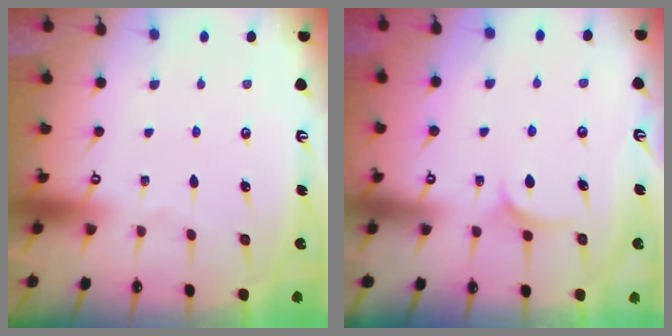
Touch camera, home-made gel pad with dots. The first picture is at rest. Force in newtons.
{"total": 6.1, "press": 6.1, "slide": 0.3}